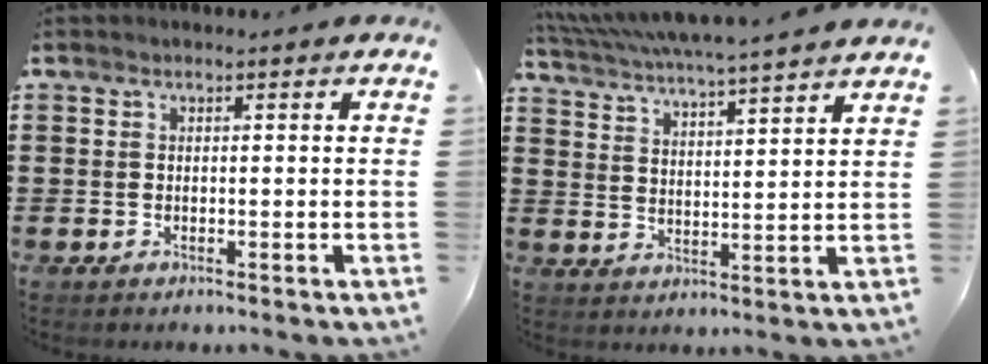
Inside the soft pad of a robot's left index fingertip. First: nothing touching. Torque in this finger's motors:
{"motor_torque": [1.26, -0.87, 0.38, 0.21]}